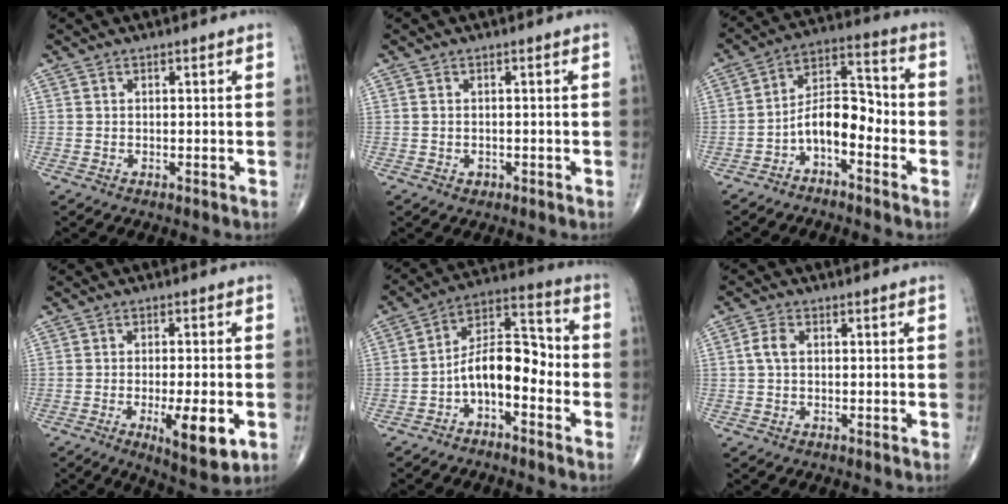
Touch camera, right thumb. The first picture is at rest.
{"total": 1.1, "force": [-0.3, 0.9, 0.5], "torque": [-0.006, 0.004, 0.000]}
{"total": 9.3, "force": [-3.7, 4.7, 7.1], "torque": [-0.106, 0.062, -0.073]}
{"total": 10.1, "force": [-3.1, 2.9, 9.1], "torque": [-0.131, -0.011, -0.042]}
{"total": 11.0, "force": [-3.4, 5.6, 8.9], "torque": [-0.128, 0.064, -0.070]}
{"total": 2.8, "force": [0.3, 1.8, 2.2], "torque": [-0.050, 0.007, 0.003]}